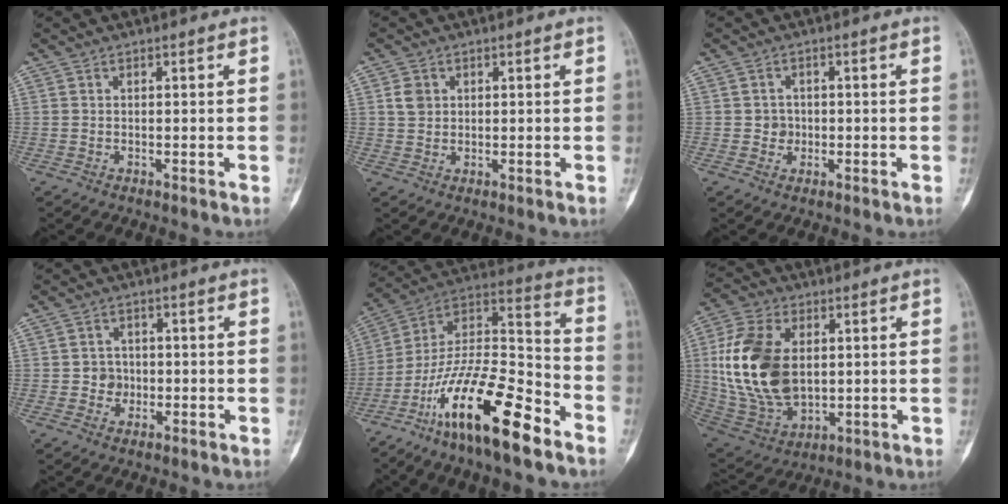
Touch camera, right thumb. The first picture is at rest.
{"total": 3.0, "force": [0.9, 2.5, 1.4], "torque": [-0.014, 0.000, 0.019]}
{"total": 2.2, "force": [-0.1, 2.1, 0.6], "torque": [0.004, 0.006, -0.003]}
{"total": 3.2, "force": [-0.5, 3.0, 1.1], "torque": [0.006, 0.009, -0.013]}
{"total": 22.7, "force": [-13.6, 6.4, 17.0], "torque": [-0.332, 0.069, -0.244]}
{"total": 20.0, "force": [2.4, 12.7, 15.3], "torque": [-0.302, -0.012, 0.057]}